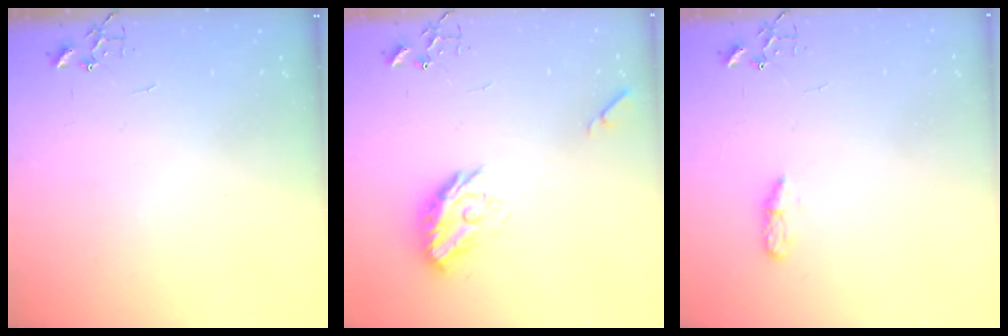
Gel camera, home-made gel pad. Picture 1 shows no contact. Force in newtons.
{"total": 11.3, "press": 11.3, "slide": 0.6}
{"total": 4.9, "press": 4.8, "slide": 0.6}